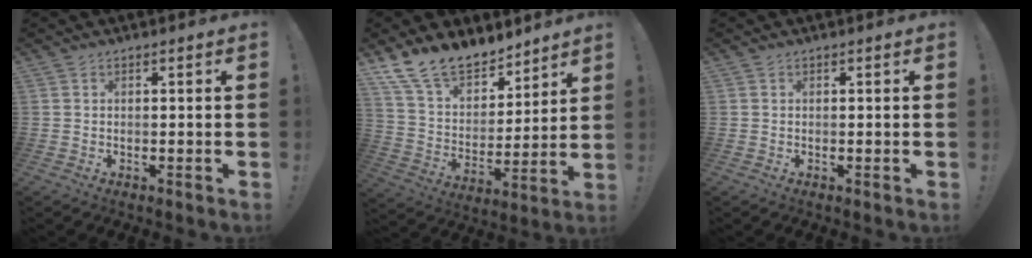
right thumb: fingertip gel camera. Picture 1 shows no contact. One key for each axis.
{"total": 14.8, "fx": 12.4, "fy": 6.8, "fz": 4.7, "tx": -0.105, "ty": -0.091, "tz": 0.236}
{"total": 0.0}